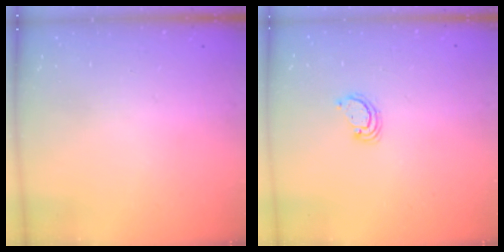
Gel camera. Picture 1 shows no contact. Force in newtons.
{"total": 2.6, "press": 2.6, "slide": 0.3}